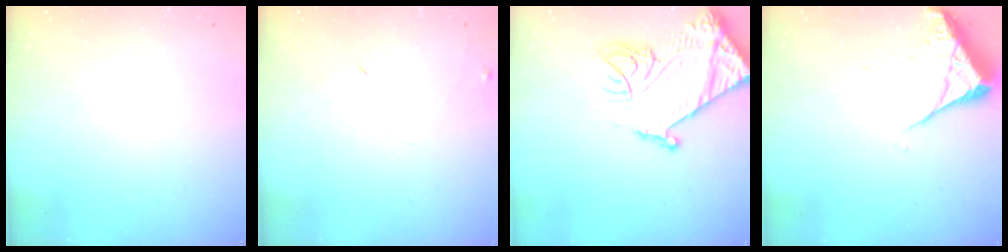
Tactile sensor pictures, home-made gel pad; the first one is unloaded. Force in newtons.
{"total": 6.1, "press": 6.1, "slide": 0.6}
{"total": 19.9, "press": 19.8, "slide": 2.1}
{"total": 5.4, "press": 5.3, "slide": 0.6}